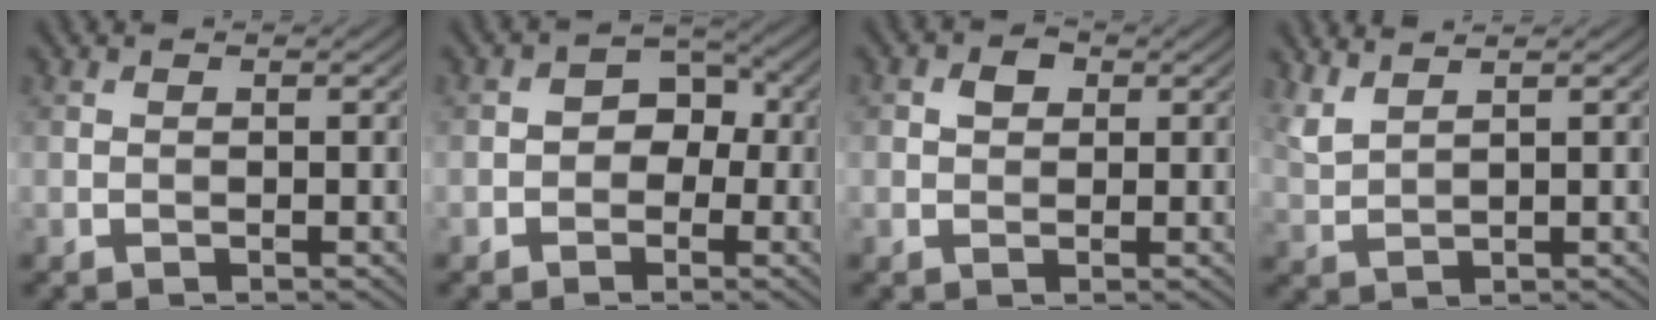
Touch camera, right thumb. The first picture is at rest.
{"total": 4.1, "force": [-0.6, 3.4, 2.1], "torque": [-0.009, 0.008, -0.024]}
{"total": 2.0, "force": [0.7, 1.5, 1.1], "torque": [-0.024, 0.004, 0.008]}
{"total": 3.2, "force": [2.7, 0.6, 1.7], "torque": [-0.043, 0.006, 0.063]}